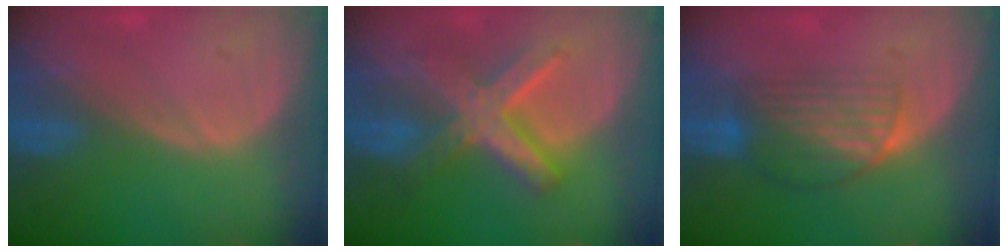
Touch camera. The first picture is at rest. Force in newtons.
{"total": 8.2, "press": 8.2, "slide": 0.7}
{"total": 6.9, "press": 6.1, "slide": 3.2}